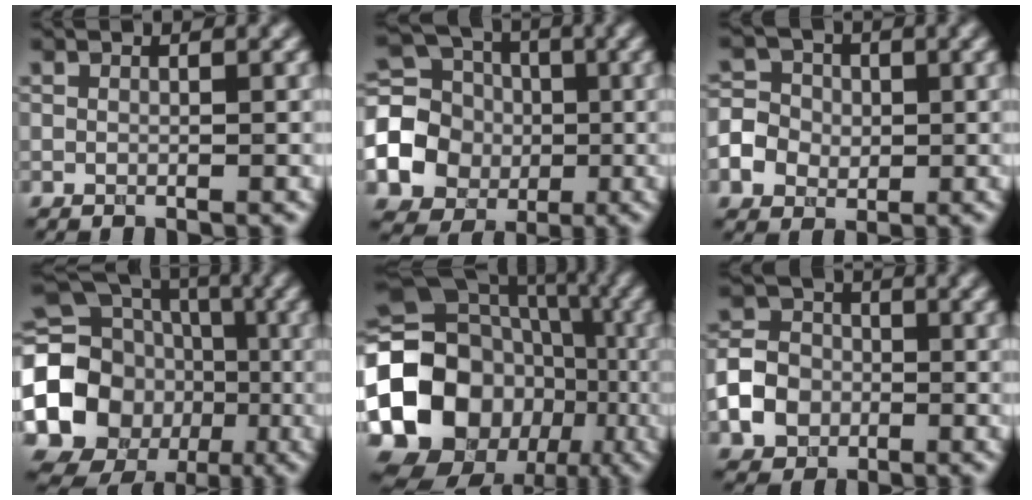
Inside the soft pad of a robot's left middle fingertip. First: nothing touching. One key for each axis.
{"total": 13.5, "fx": -2.3, "fy": 12.3, "fz": 5.0, "tx": -0.149, "ty": -0.004, "tz": -0.060}
{"total": 4.4, "fx": -0.7, "fy": 4.0, "fz": 1.7, "tx": -0.022, "ty": 0.008, "tz": -0.025}
{"total": 16.9, "fx": -2.4, "fy": 15.1, "fz": 7.2, "tx": -0.150, "ty": -0.010, "tz": -0.073}
{"total": 18.8, "fx": -4.8, "fy": 15.9, "fz": 8.9, "tx": -0.174, "ty": -0.004, "tz": -0.107}
{"total": 4.5, "fx": -1.4, "fy": 3.8, "fz": 2.0, "tx": -0.044, "ty": 0.006, "tz": -0.034}